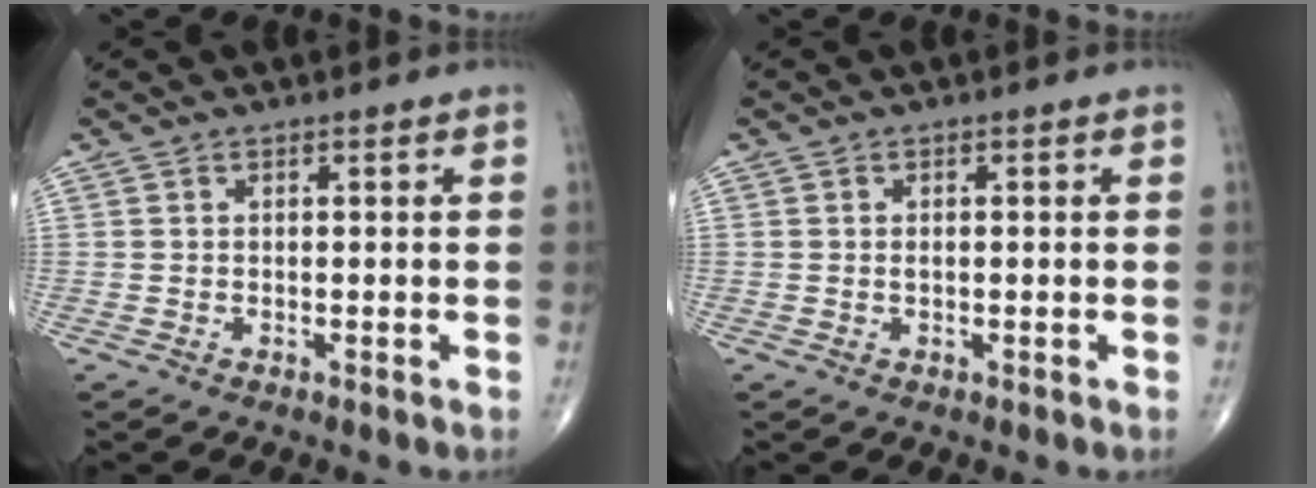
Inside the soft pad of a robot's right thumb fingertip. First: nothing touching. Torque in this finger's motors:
{"motor_torque": [-0.24, -0.07, 0.07, 0.07, 0.02]}